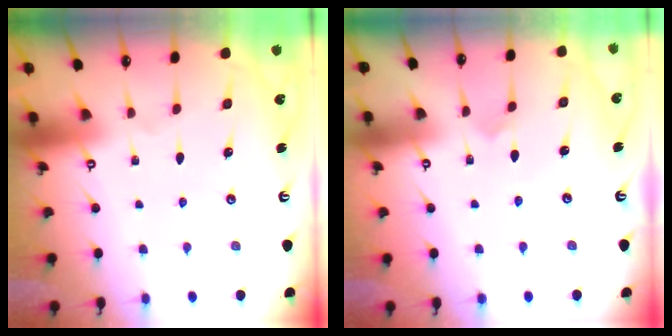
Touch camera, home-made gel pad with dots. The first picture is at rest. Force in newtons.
{"total": 2.3, "press": 2.3, "slide": 0.2}